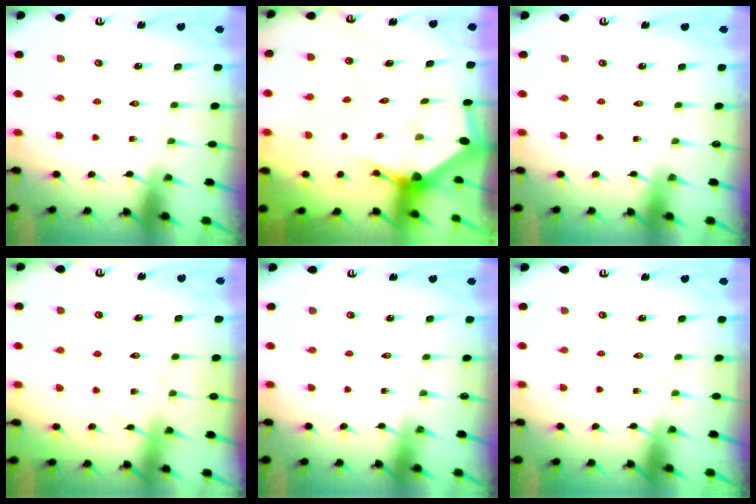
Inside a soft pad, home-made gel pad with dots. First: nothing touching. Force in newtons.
{"total": 3.0, "press": 3.0, "slide": 0.2}
{"total": 0.0}
{"total": 4.8, "press": 4.7, "slide": 0.6}
{"total": 0.0}
{"total": 0.0}